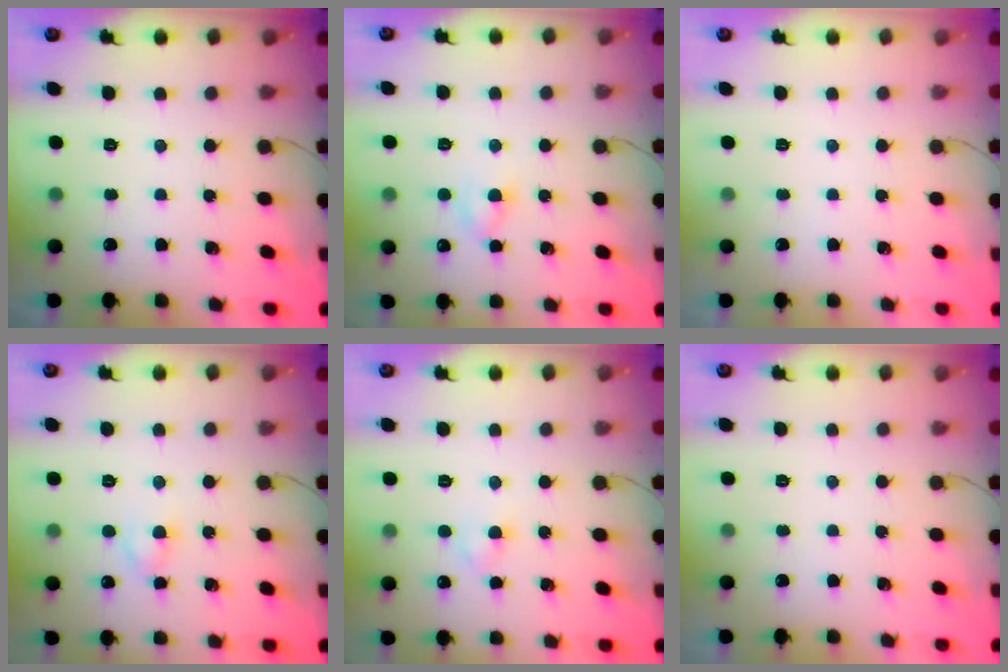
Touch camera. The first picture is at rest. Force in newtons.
{"total": 2.9, "press": 2.6, "slide": 1.3}
{"total": 0.0}
{"total": 3.0, "press": 2.8, "slide": 0.9}
{"total": 2.4, "press": 2.1, "slide": 1.2}
{"total": 0.0}